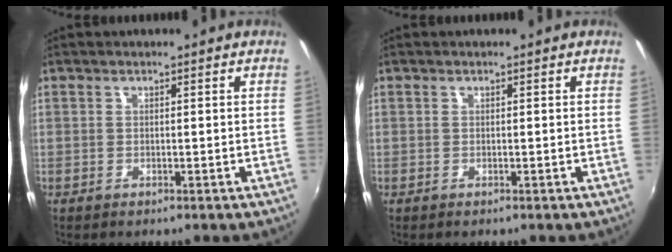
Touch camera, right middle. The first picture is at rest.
{"total": 0.0}